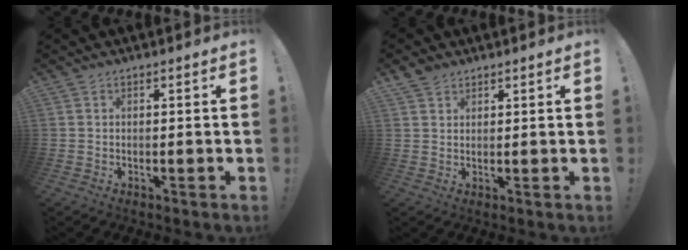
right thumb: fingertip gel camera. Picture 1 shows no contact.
{"total": 3.1, "force": [2.5, 1.8, 0.7], "torque": [-0.003, -0.015, 0.045]}